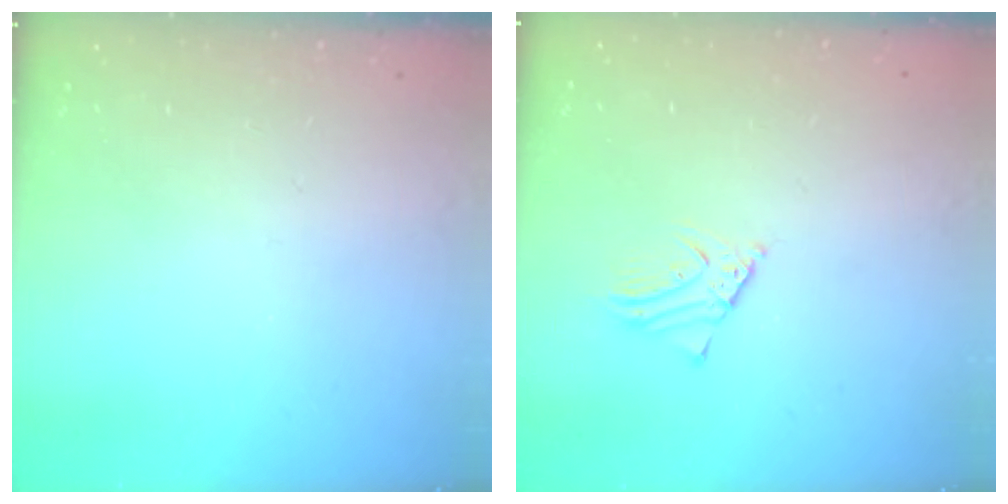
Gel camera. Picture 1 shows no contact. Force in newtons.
{"total": 2.4, "press": 2.4, "slide": 0.1}